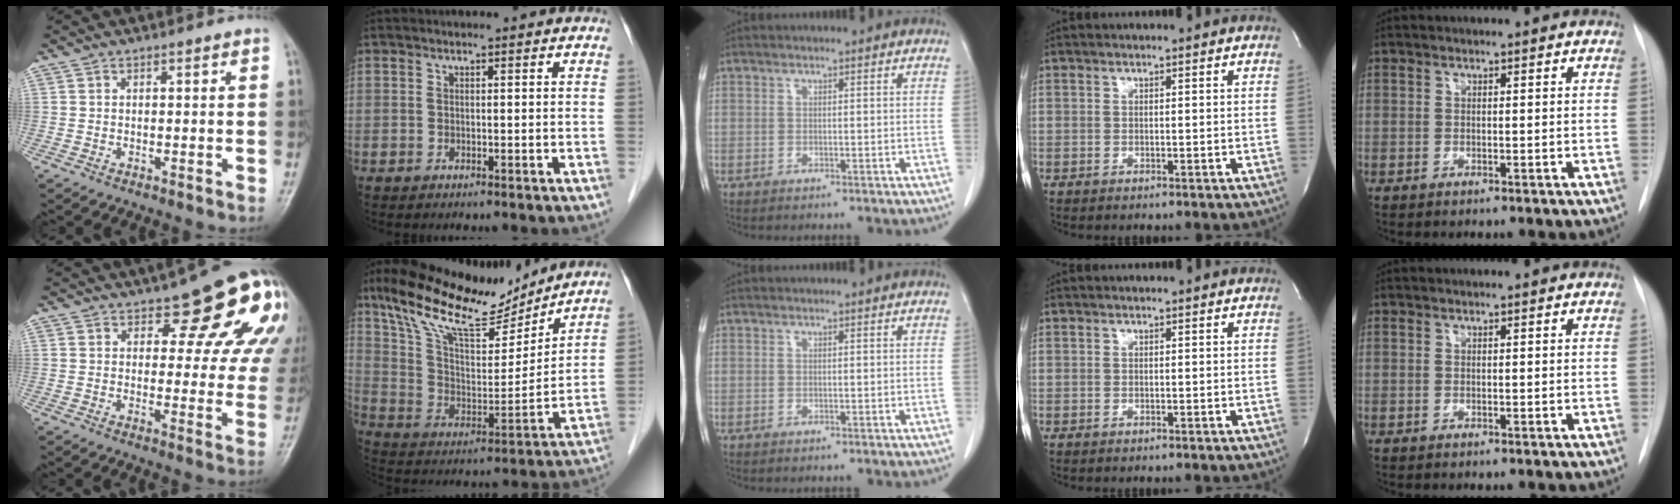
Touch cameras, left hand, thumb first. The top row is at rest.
{"thumb": {"total": 14.6, "force": [7.3, 6.5, 10.8], "torque": [-0.088, -0.039, 0.081]}, "index": {"total": 18.0, "force": [14.3, 4.6, 9.9], "torque": [-0.180, 0.011, 0.254]}}